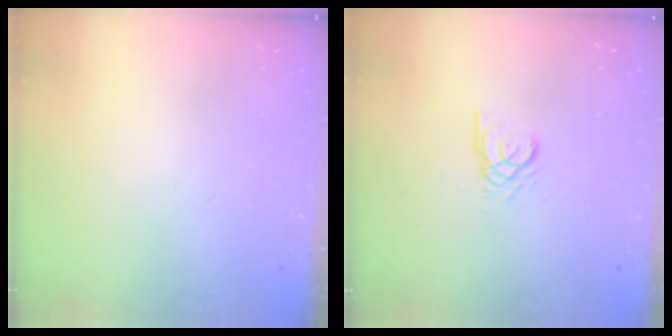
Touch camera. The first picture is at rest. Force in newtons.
{"total": 2.6, "press": 2.6, "slide": 0.1}